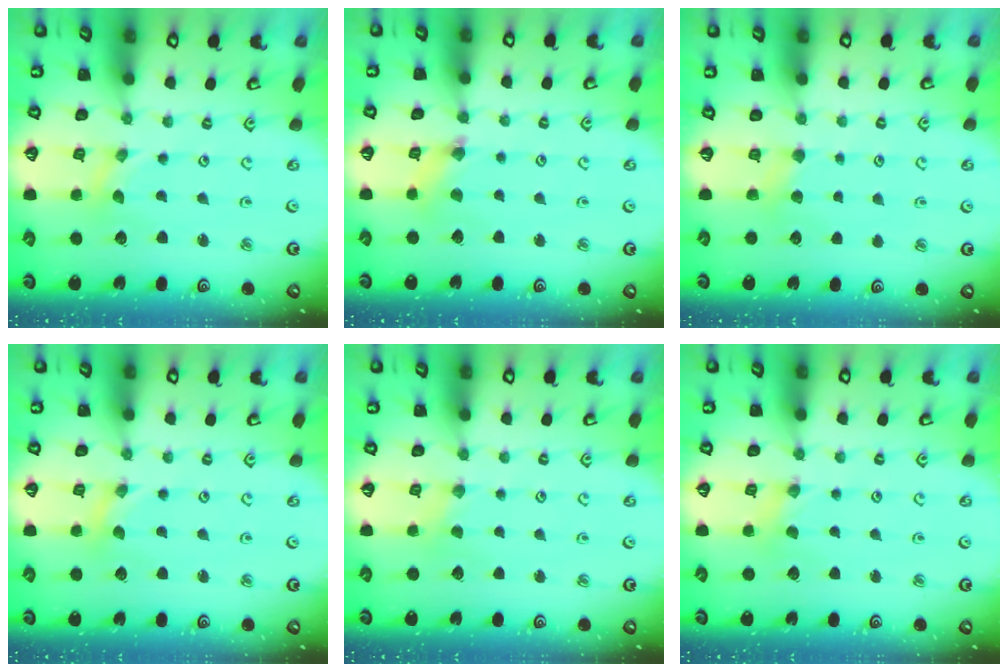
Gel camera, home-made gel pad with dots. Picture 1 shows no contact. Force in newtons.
{"total": 2.7, "press": 2.7, "slide": 0.3}
{"total": 3.3, "press": 3.2, "slide": 0.4}
{"total": 0.0}
{"total": 1.3, "press": 1.3, "slide": 0.1}
{"total": 2.3, "press": 2.3, "slide": 0.3}